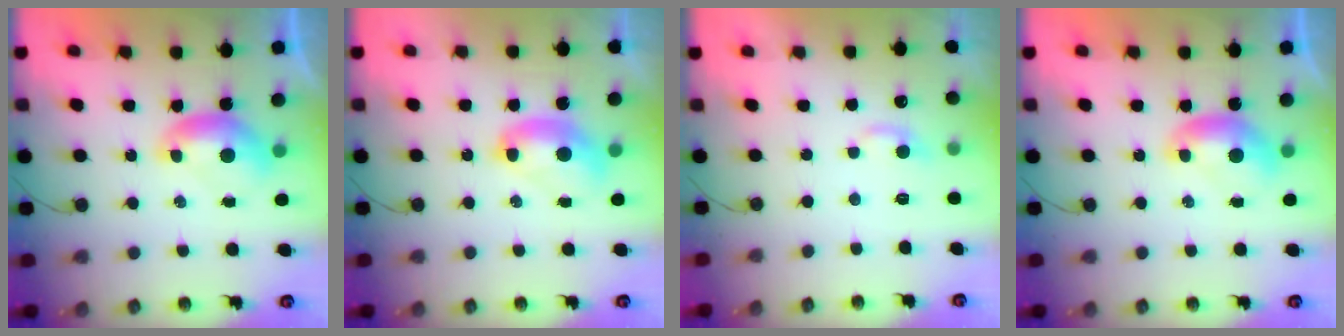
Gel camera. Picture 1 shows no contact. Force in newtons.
{"total": 2.6, "press": 2.6, "slide": 0.1}
{"total": 1.8, "press": 1.7, "slide": 0.6}
{"total": 0.0}